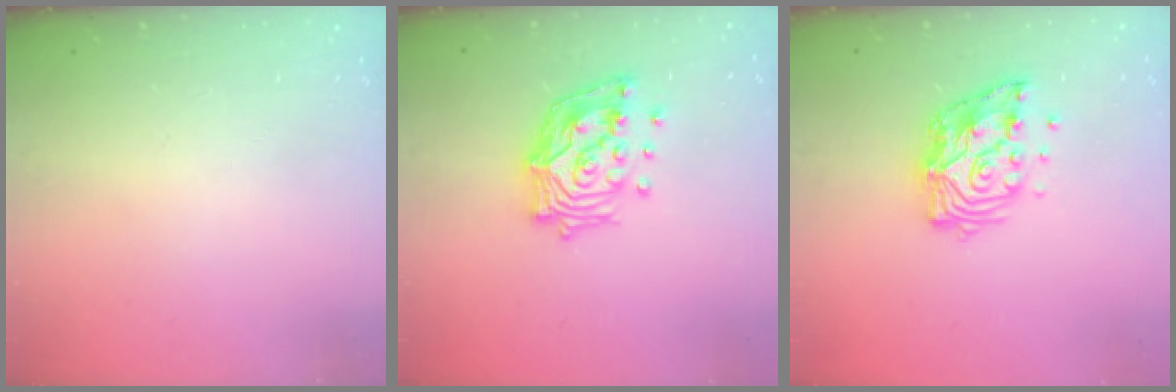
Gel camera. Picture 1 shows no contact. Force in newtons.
{"total": 18.2, "press": 18.0, "slide": 2.7}
{"total": 13.0, "press": 12.9, "slide": 1.1}